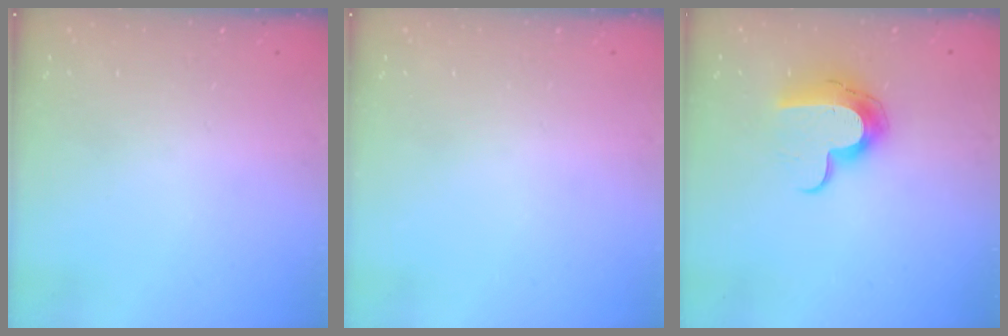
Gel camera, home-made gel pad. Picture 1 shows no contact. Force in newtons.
{"total": 0.0}
{"total": 12.2, "press": 12.2, "slide": 0.3}